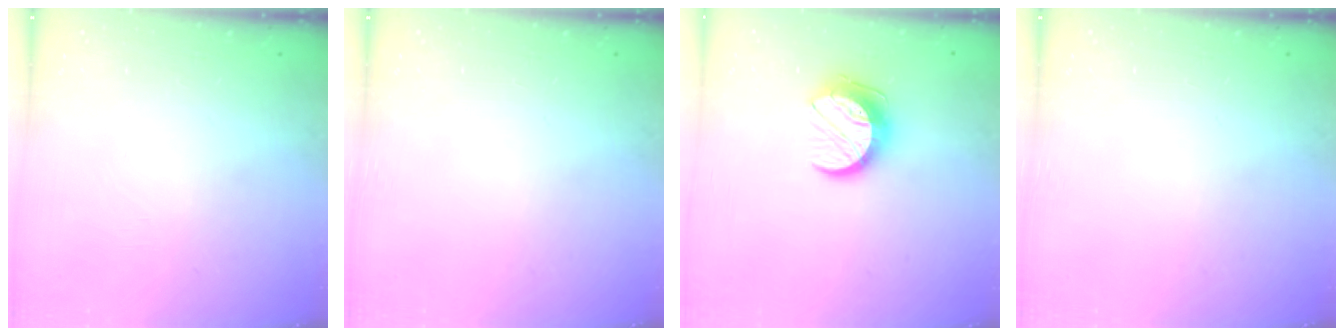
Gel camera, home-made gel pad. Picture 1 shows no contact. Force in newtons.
{"total": 0.0}
{"total": 10.5, "press": 10.5, "slide": 0.4}
{"total": 0.0}